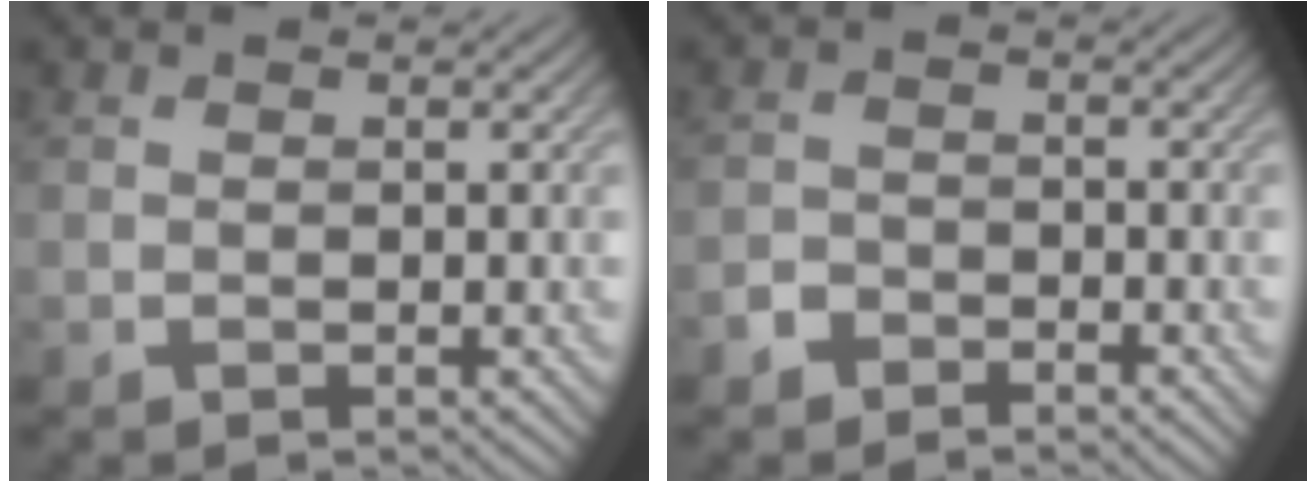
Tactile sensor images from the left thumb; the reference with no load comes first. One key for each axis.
{"total": 1.9, "fx": -1.6, "fy": 1.0, "fz": 0.4, "tx": -0.004, "ty": 0.006, "tz": -0.039}